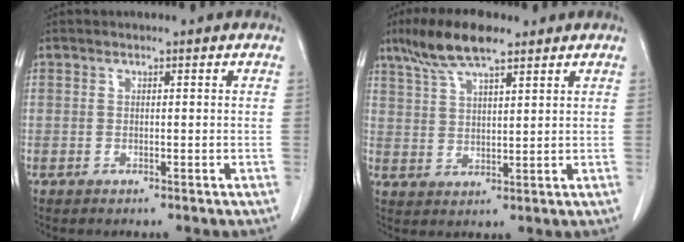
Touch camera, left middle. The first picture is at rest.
{"total": 8.8, "force": [6.4, 1.8, 5.8], "torque": [-0.118, 0.015, 0.119]}